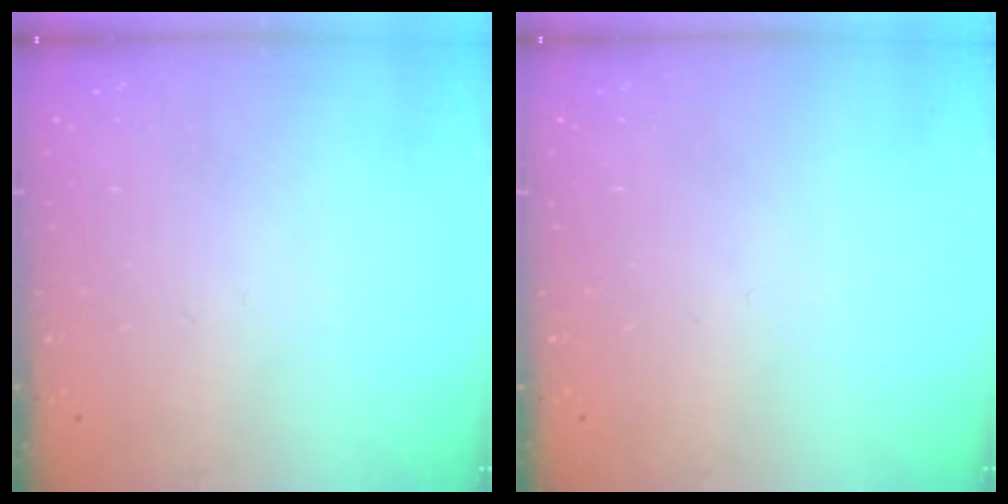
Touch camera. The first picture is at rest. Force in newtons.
{"total": 0.0}